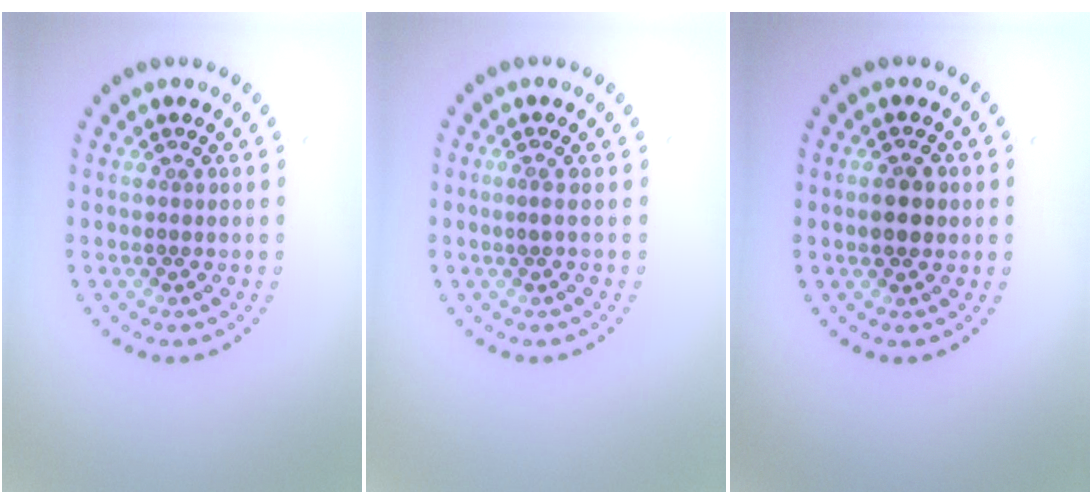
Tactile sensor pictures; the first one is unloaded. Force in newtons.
{"total": 0.5, "press": 0.1, "slide": 0.5}
{"total": 2.5, "press": 2.4, "slide": 0.3}